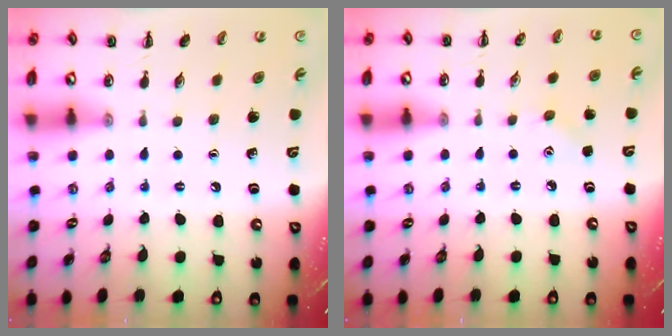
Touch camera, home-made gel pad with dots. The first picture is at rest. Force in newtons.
{"total": 4.0, "press": 3.8, "slide": 1.0}